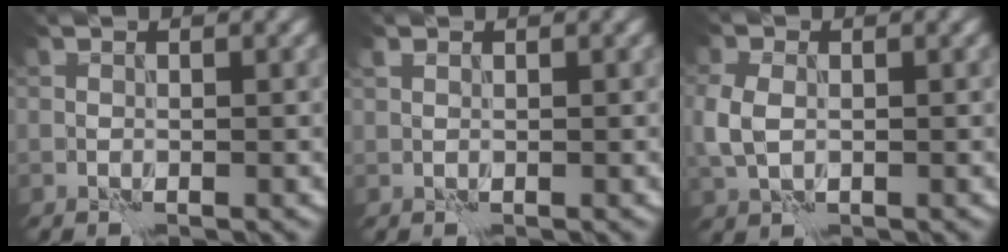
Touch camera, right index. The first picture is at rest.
{"total": 0.9, "force": [0.5, 0.6, 0.4], "torque": [-0.008, 0.001, 0.010]}
{"total": 3.3, "force": [0.0, 2.4, 2.2], "torque": [-0.065, -0.004, -0.001]}